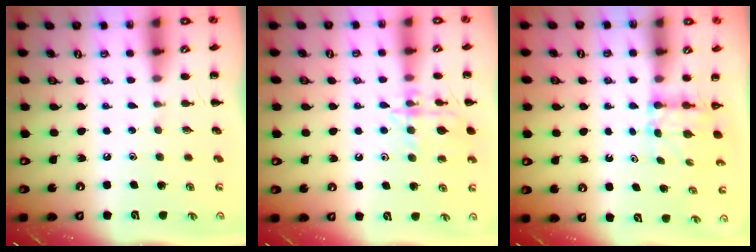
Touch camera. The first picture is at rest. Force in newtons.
{"total": 14.4, "press": 14.4, "slide": 1.3}
{"total": 3.0, "press": 2.9, "slide": 1.0}